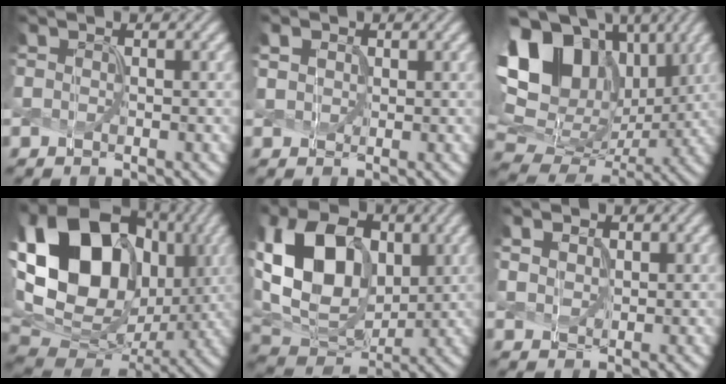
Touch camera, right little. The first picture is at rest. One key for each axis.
{"total": 1.9, "fx": 0.9, "fy": 1.5, "fz": 0.8, "tx": -0.022, "ty": 0.007, "tz": 0.011}
{"total": 16.5, "fx": 6.2, "fy": 11.7, "fz": 9.9, "tx": -0.191, "ty": 0.038, "tz": 0.110}
{"total": 19.1, "fx": 3.5, "fy": 14.3, "fz": 12.2, "tx": -0.243, "ty": 0.017, "tz": 0.066}
{"total": 12.3, "fx": 2.4, "fy": 8.6, "fz": 8.5, "tx": -0.183, "ty": 0.011, "tz": 0.039}
{"total": 1.9, "fx": 1.0, "fy": 1.3, "fz": 1.0, "tx": -0.025, "ty": 0.002, "tz": 0.016}